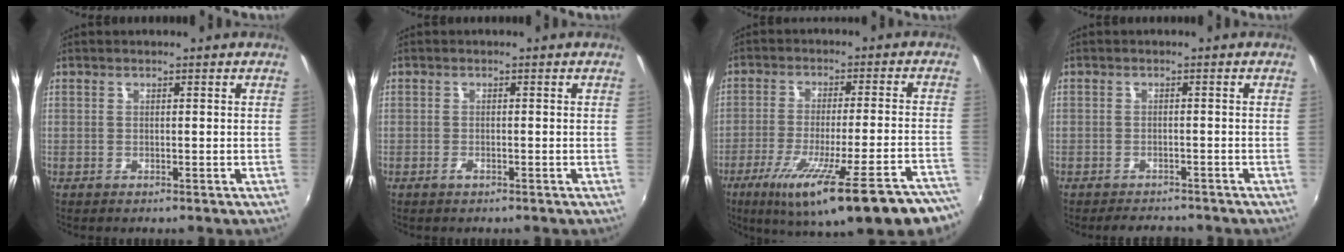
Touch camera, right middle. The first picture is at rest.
{"total": 0.9, "force": [-0.7, 0.3, 0.5], "torque": [-0.010, 0.000, -0.013]}
{"total": 24.0, "force": [-17.2, 2.4, 16.6], "torque": [-0.261, -0.080, -0.243]}
{"total": 4.4, "force": [-3.9, 1.6, 1.1], "torque": [-0.035, 0.002, -0.056]}